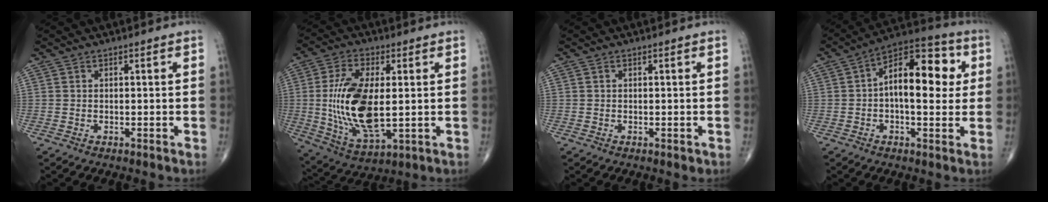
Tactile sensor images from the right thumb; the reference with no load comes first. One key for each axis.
{"total": 17.2, "fx": 0.2, "fy": 7.9, "fz": 15.3, "tx": -0.303, "ty": -0.016, "tz": 0.014}
{"total": 0.8, "fx": -0.1, "fy": 0.5, "fz": 0.6, "tx": -0.006, "ty": -0.001, "tz": 0.000}
{"total": 15.1, "fx": 1.8, "fy": 7.6, "fz": 13.0, "tx": -0.172, "ty": 0.029, "tz": 0.018}